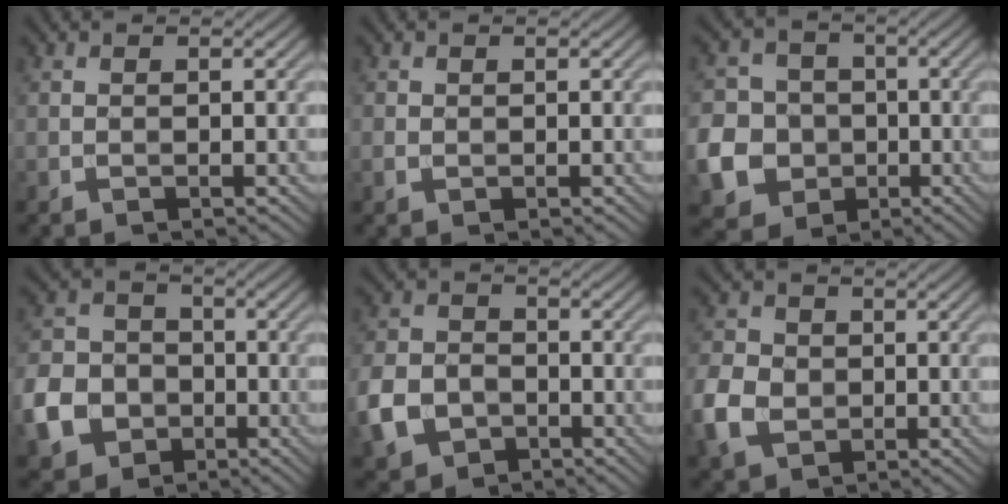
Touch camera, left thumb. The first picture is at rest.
{"total": 0.9, "force": [0.0, 0.8, 0.5], "torque": [-0.013, -0.002, 0.001]}
{"total": 11.1, "force": [-2.9, 10.1, 3.7], "torque": [-0.124, -0.035, -0.079]}
{"total": 8.6, "force": [-3.4, 7.0, 3.8], "torque": [-0.106, -0.016, -0.079]}
{"total": 6.9, "force": [-3.1, 5.2, 3.3], "torque": [-0.086, -0.010, -0.073]}
{"total": 6.6, "force": [-1.6, 5.4, 3.4], "torque": [-0.096, -0.007, -0.046]}